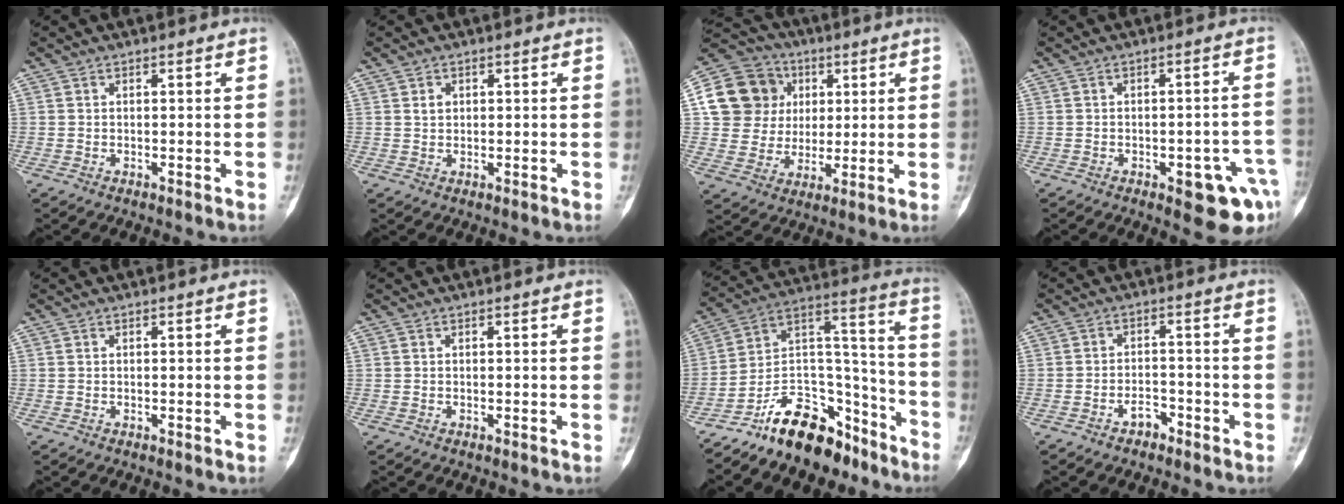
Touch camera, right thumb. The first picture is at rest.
{"total": 1.7, "force": [0.6, 1.4, 0.8], "torque": [-0.008, -0.002, 0.011]}
{"total": 16.4, "force": [3.9, 14.9, 5.5], "torque": [-0.075, 0.021, 0.075]}
{"total": 10.0, "force": [-4.4, 3.6, 8.2], "torque": [-0.076, 0.026, -0.044]}
{"total": 0.0}
{"total": 0.0}
{"total": 17.6, "force": [-13.4, 8.4, 7.7], "torque": [-0.085, 0.132, -0.232]}
{"total": 3.3, "force": [-2.3, 1.9, 1.4], "torque": [-0.013, 0.022, -0.036]}